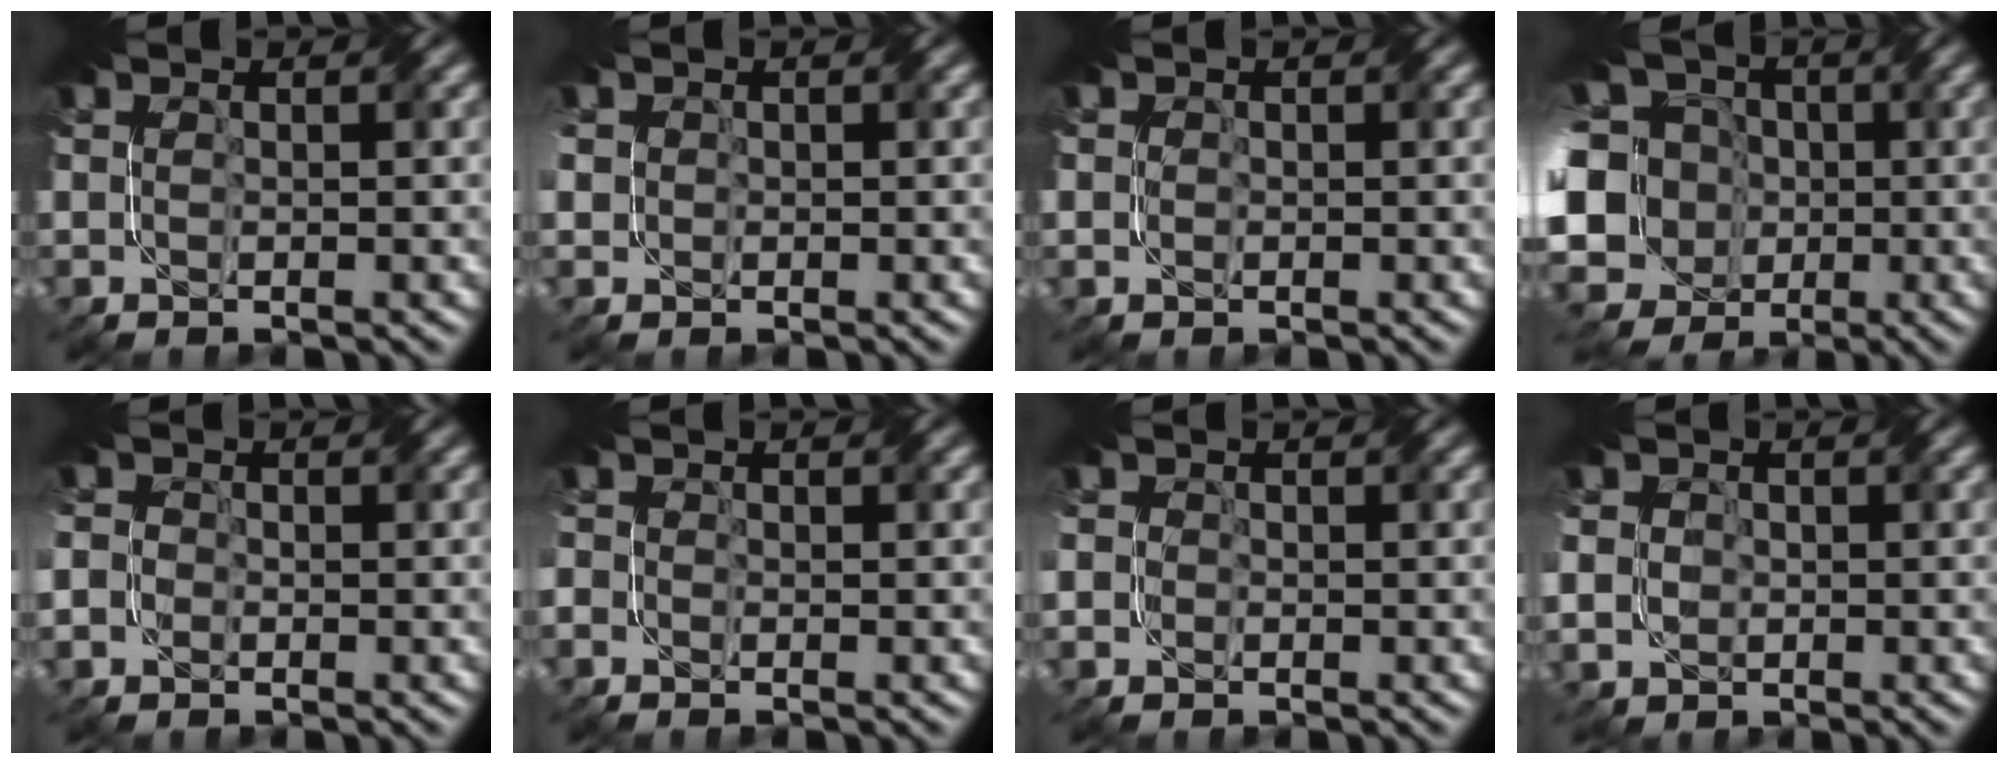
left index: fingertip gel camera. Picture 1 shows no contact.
{"total": 2.1, "force": [0.4, 1.9, 0.7], "torque": [-0.036, 0.012, 0.007]}
{"total": 1.1, "force": [0.4, 1.0, 0.1], "torque": [-0.005, 0.004, 0.006]}
{"total": 17.3, "force": [-2.6, 15.2, 7.8], "torque": [-0.187, 0.029, -0.078]}
{"total": 4.7, "force": [-0.9, 4.3, 1.8], "torque": [-0.052, 0.010, -0.053]}
{"total": 1.7, "force": [-0.3, 1.6, 0.6], "torque": [-0.008, 0.010, -0.021]}
{"total": 4.4, "force": [-0.2, 4.1, 1.8], "torque": [-0.051, 0.015, -0.042]}
{"total": 5.4, "force": [0.6, 4.9, 2.4], "torque": [-0.065, 0.013, -0.018]}